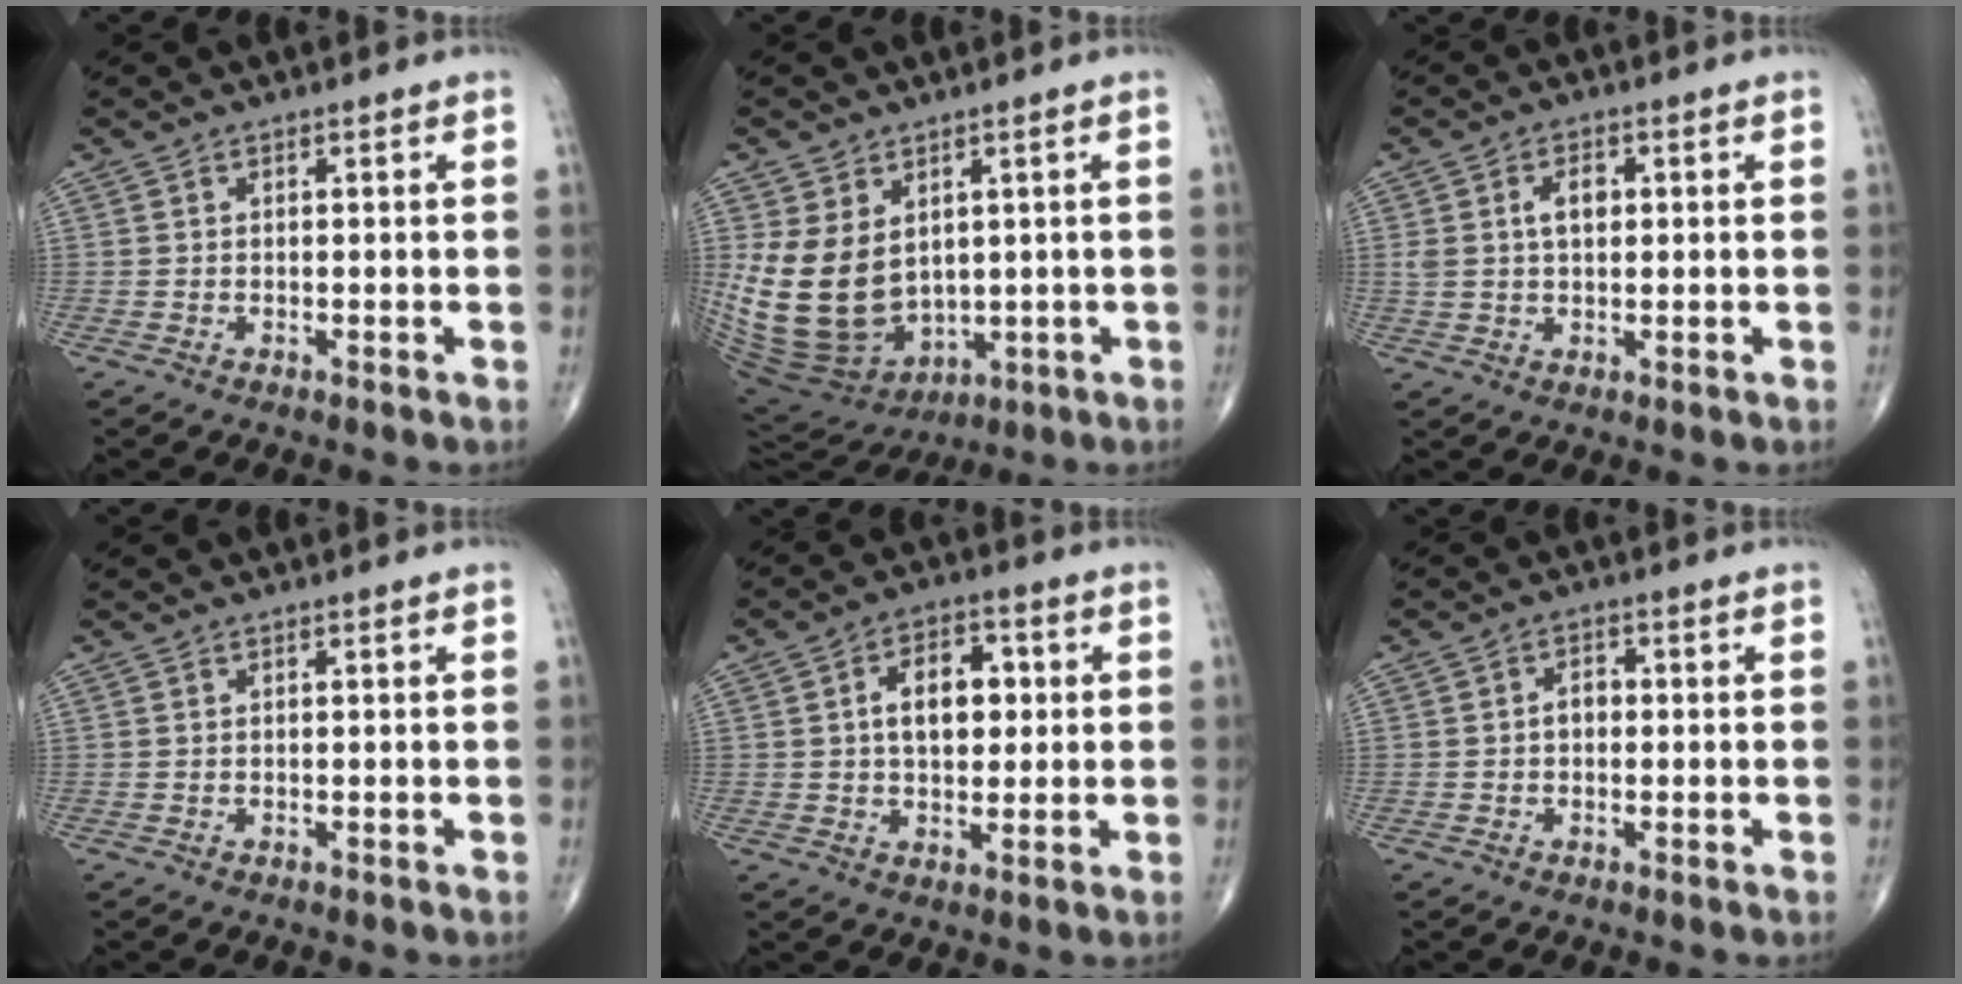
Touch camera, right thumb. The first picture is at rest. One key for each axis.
{"total": 15.8, "fx": 2.0, "fy": 11.2, "fz": 10.9, "tx": -0.198, "ty": -0.022, "tz": 0.072}
{"total": 4.9, "fx": 1.1, "fy": 2.9, "fz": 3.8, "tx": -0.068, "ty": 0.007, "tz": 0.022}
{"total": 0.0}
{"total": 9.2, "fx": 1.4, "fy": 5.8, "fz": 7.1, "tx": -0.087, "ty": 0.011, "tz": 0.020}
{"total": 2.5, "fx": -0.2, "fy": 1.9, "fz": 1.7, "tx": -0.016, "ty": 0.011, "tz": -0.009}